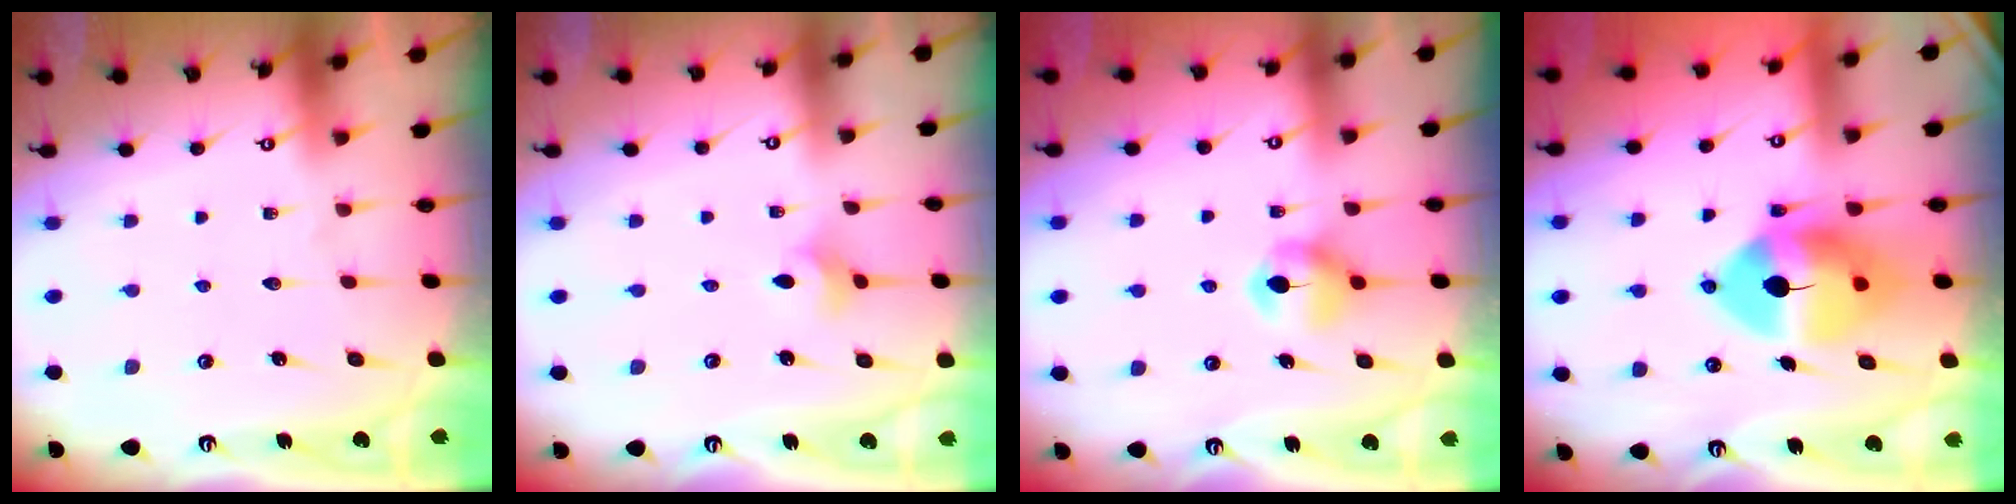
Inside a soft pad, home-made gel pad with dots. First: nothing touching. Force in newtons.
{"total": 3.3, "press": 3.2, "slide": 0.7}
{"total": 6.5, "press": 6.5, "slide": 0.7}
{"total": 14.5, "press": 14.2, "slide": 2.6}